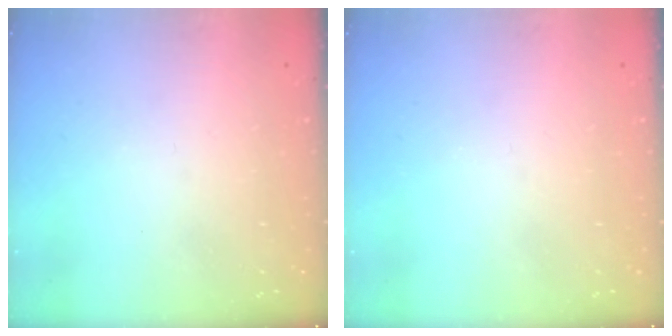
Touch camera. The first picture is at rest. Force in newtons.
{"total": 0.0}